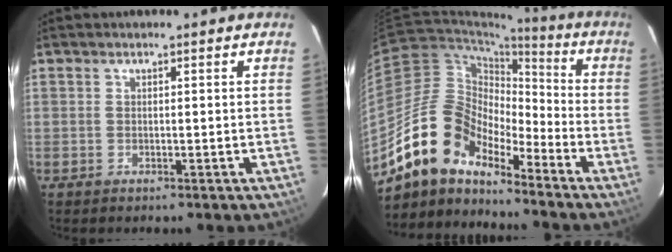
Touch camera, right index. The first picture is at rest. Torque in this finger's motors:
{"motor_torque": [1.02, -1.12, 0.54, -0.01]}